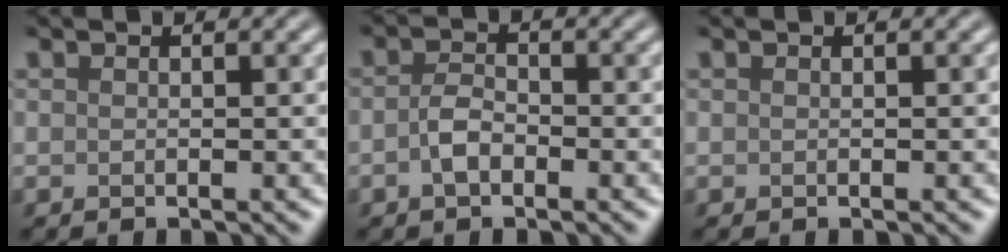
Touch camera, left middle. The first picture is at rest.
{"total": 2.1, "force": [-0.8, 1.2, 1.6], "torque": [-0.033, 0.003, -0.021]}
{"total": 0.0}